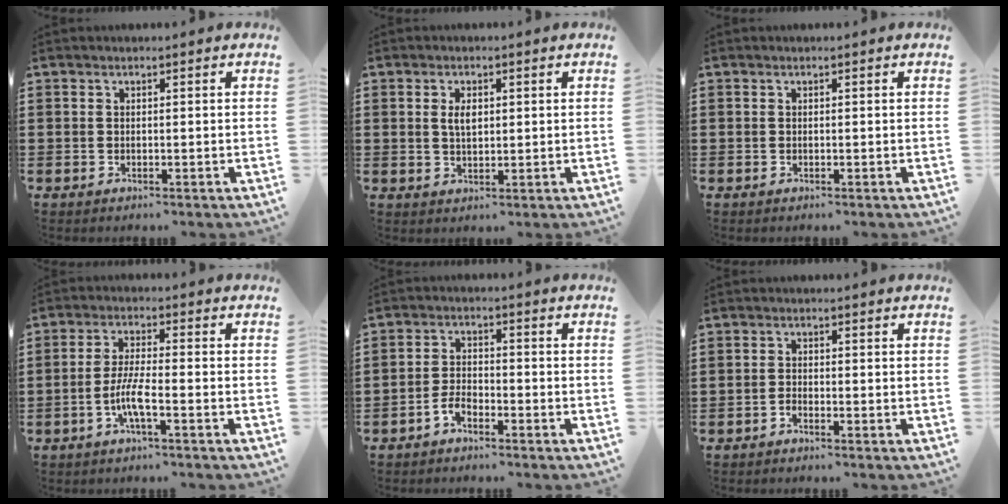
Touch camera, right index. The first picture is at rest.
{"total": 2.9, "force": [0.7, 1.4, 2.4], "torque": [-0.051, 0.007, 0.011]}
{"total": 0.0}
{"total": 5.3, "force": [-2.5, 0.7, 4.6], "torque": [-0.105, -0.012, -0.053]}
{"total": 3.1, "force": [-2.4, 1.2, 1.7], "torque": [-0.048, 0.000, -0.052]}
{"total": 1.1, "force": [-1.1, 0.0, 0.2], "torque": [-0.008, -0.003, -0.021]}